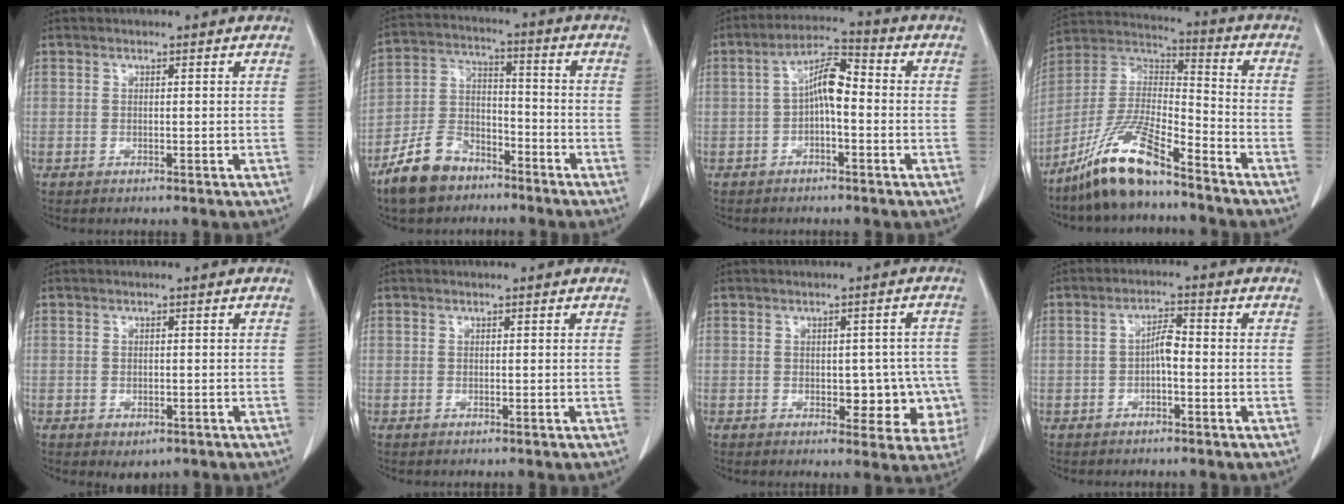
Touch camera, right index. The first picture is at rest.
{"total": 10.4, "force": [-7.5, 5.7, 4.4], "torque": [-0.103, 0.004, -0.143]}
{"total": 6.3, "force": [-0.5, 2.0, 5.9], "torque": [-0.110, 0.026, -0.013]}
{"total": 13.9, "force": [-10.2, 2.2, 9.2], "torque": [-0.192, -0.002, -0.191]}
{"total": 2.2, "force": [-1.2, 1.4, 1.1], "torque": [-0.011, -0.001, -0.004]}
{"total": 0.0}
{"total": 7.4, "force": [-1.4, 4.2, 5.9], "torque": [-0.042, 0.019, -0.009]}
{"total": 3.0, "force": [-0.7, 0.9, 2.8], "torque": [-0.049, 0.008, -0.012]}